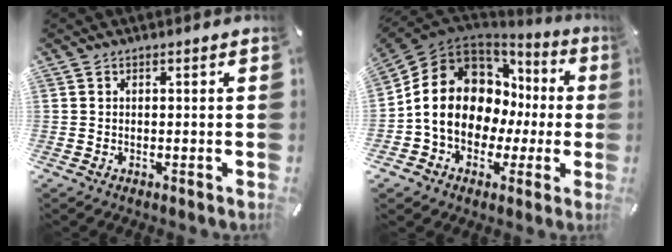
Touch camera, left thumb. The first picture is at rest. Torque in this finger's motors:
{"motor_torque": [0.78, 1.94, 2.77, 0.00, 0.72]}